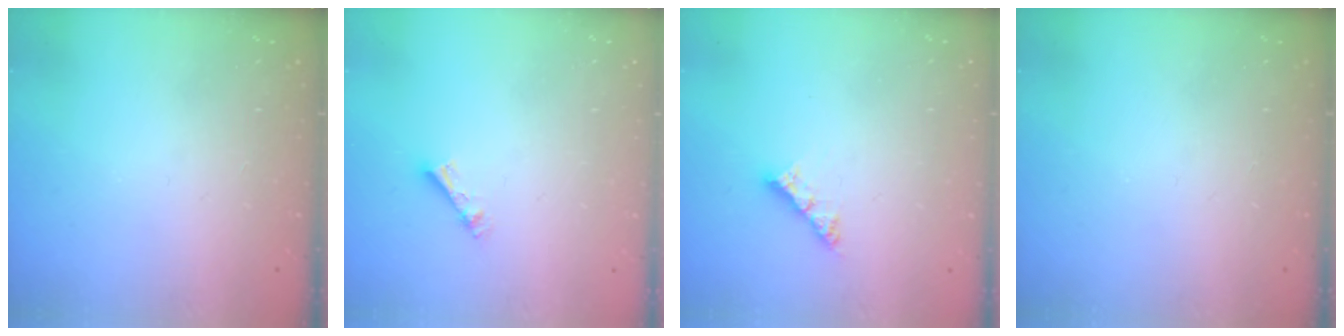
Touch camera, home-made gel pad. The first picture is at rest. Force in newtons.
{"total": 4.4, "press": 4.4, "slide": 0.5}
{"total": 5.3, "press": 5.3, "slide": 0.6}
{"total": 0.0}